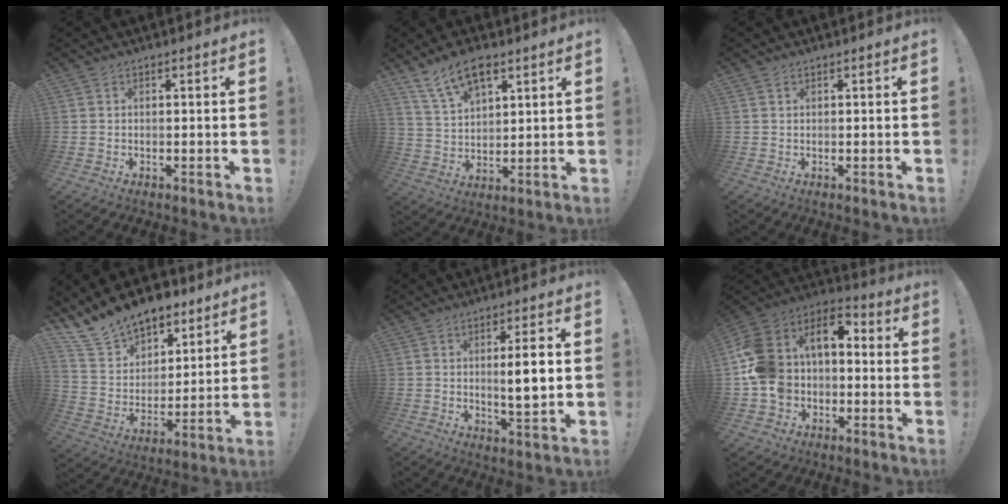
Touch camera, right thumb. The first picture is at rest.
{"total": 11.7, "force": [7.5, 6.0, 6.7], "torque": [-0.113, -0.027, 0.140]}
{"total": 0.6, "force": [0.4, 0.3, 0.2], "torque": [0.002, -0.003, 0.007]}
{"total": 15.4, "force": [12.5, 7.9, 4.2], "torque": [-0.083, -0.090, 0.233]}
{"total": 7.1, "force": [0.8, 0.9, 7.0], "torque": [-0.101, -0.009, 0.006]}
{"total": 14.5, "force": [0.5, 11.7, 8.6], "torque": [-0.167, 0.000, 0.018]}